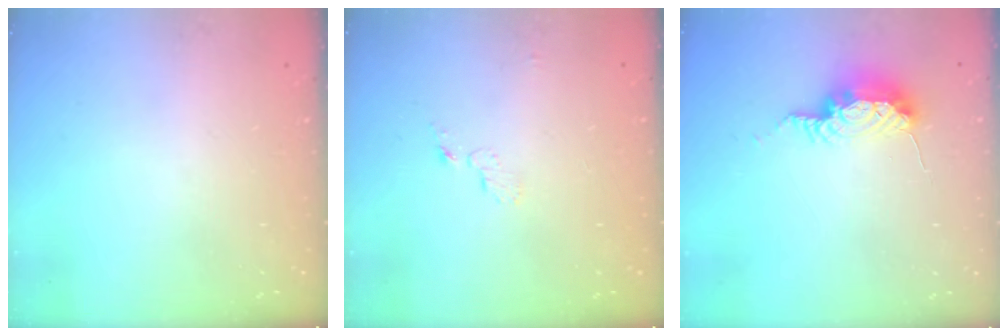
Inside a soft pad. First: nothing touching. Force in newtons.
{"total": 4.0, "press": 4.0, "slide": 0.4}
{"total": 13.1, "press": 9.6, "slide": 8.9}